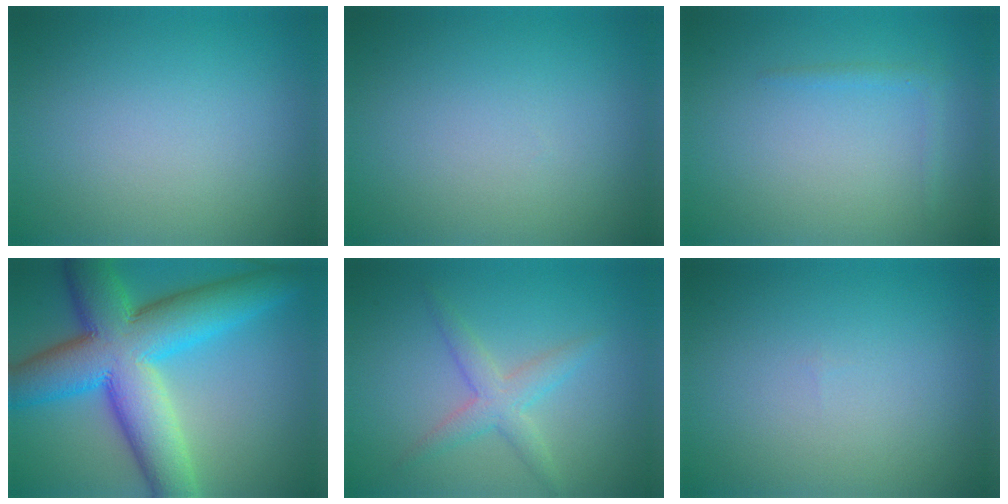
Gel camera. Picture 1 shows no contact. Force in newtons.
{"total": 0.0}
{"total": 1.1, "press": 1.1, "slide": 0.1}
{"total": 13.1, "press": 13.1, "slide": 0.4}
{"total": 2.6, "press": 2.6, "slide": 0.2}
{"total": 0.0}